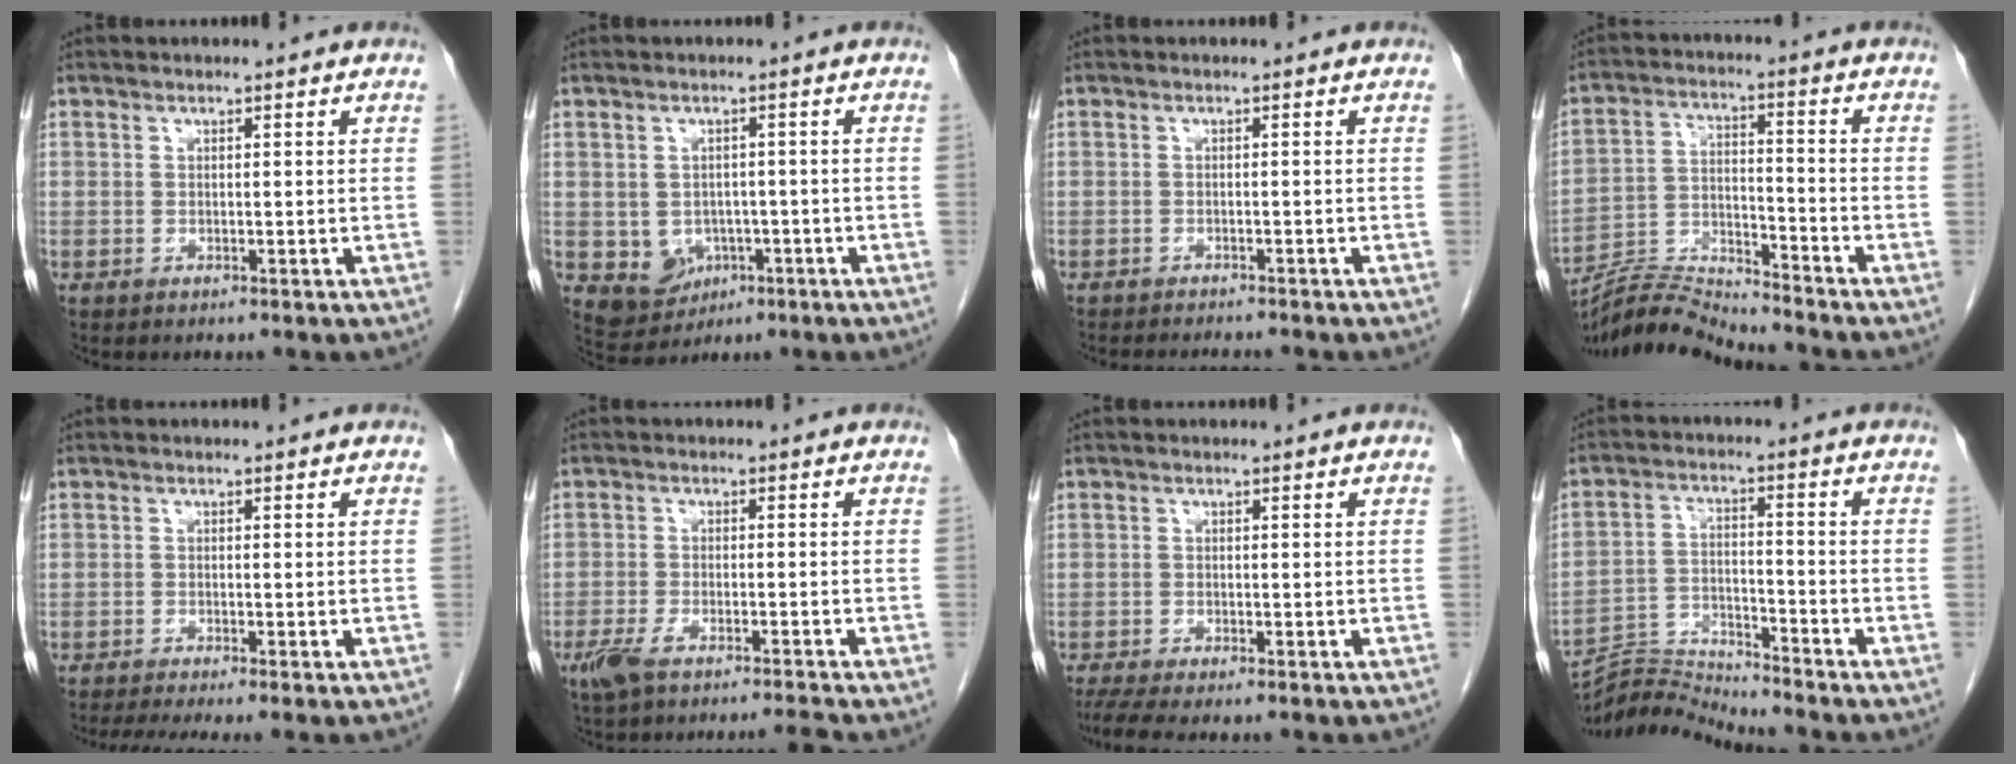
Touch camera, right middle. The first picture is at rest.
{"total": 5.1, "force": [-1.5, 4.5, 1.9], "torque": [-0.034, 0.005, -0.006]}
{"total": 4.8, "force": [-4.5, 0.5, 1.6], "torque": [-0.015, -0.007, -0.062]}
{"total": 9.0, "force": [-8.8, -1.6, -0.1], "torque": [-0.001, 0.015, -0.162]}
{"total": 4.8, "force": [-3.8, -0.1, 3.0], "torque": [-0.046, -0.012, -0.064]}
{"total": 5.5, "force": [-4.5, -0.4, 3.1], "torque": [-0.059, -0.009, -0.079]}
{"total": 4.0, "force": [-3.2, 0.2, 2.4], "torque": [-0.043, -0.011, -0.058]}
{"total": 8.2, "force": [-7.8, -2.2, -1.2], "torque": [0.012, 0.010, -0.145]}